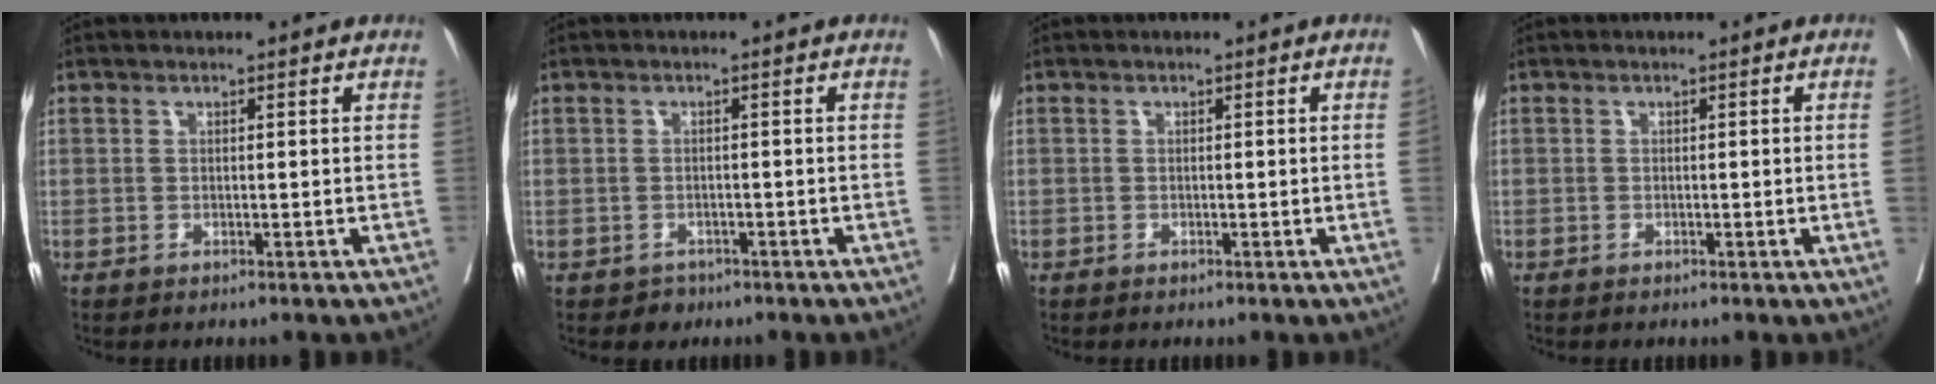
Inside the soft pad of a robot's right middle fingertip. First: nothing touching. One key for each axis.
{"total": 1.6, "fx": -1.1, "fy": 1.2, "fz": 0.0, "tx": -0.003, "ty": 0.004, "tz": -0.017}
{"total": 0.8, "fx": -0.1, "fy": -0.3, "fz": 0.7, "tx": -0.001, "ty": 0.002, "tz": -0.001}
{"total": 1.0, "fx": -0.2, "fy": -0.4, "fz": 0.9, "tx": -0.005, "ty": 0.001, "tz": -0.002}